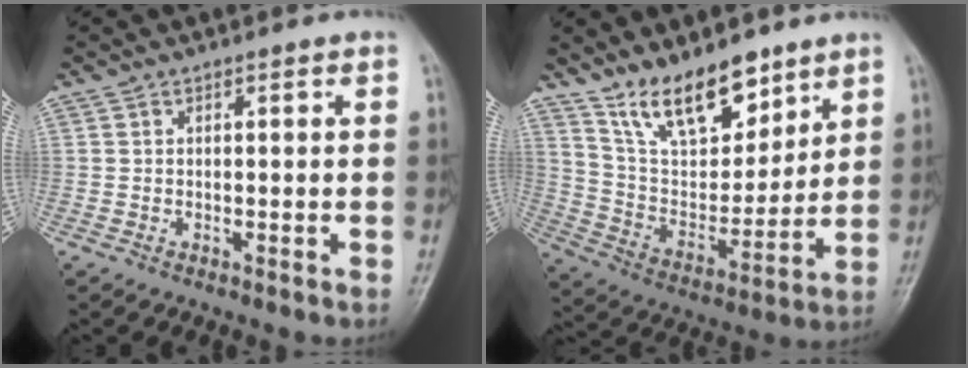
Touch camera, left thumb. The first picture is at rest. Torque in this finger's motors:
{"motor_torque": [0.75, 0.39, 1.30, -1.47, 0.25]}